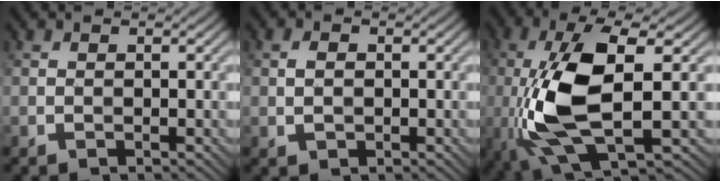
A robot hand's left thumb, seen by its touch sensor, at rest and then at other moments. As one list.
[{"total": 1.7, "force": [-0.1, 1.2, 1.2], "torque": [-0.027, 0.001, -0.001]}, {"total": 11.5, "force": [-1.6, 3.9, 10.7], "torque": [-0.232, 0.000, -0.030]}]